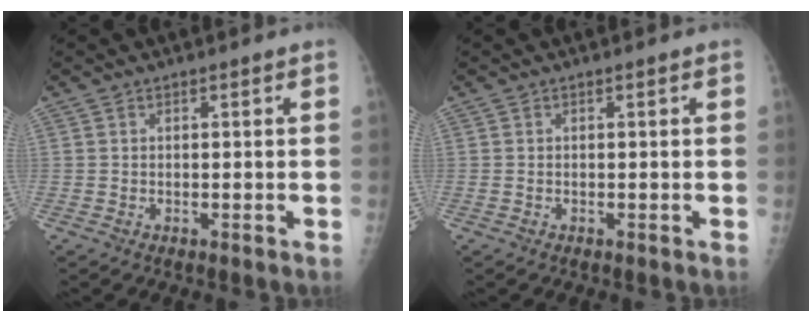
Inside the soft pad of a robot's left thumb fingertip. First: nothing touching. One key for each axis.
{"total": 0.0}